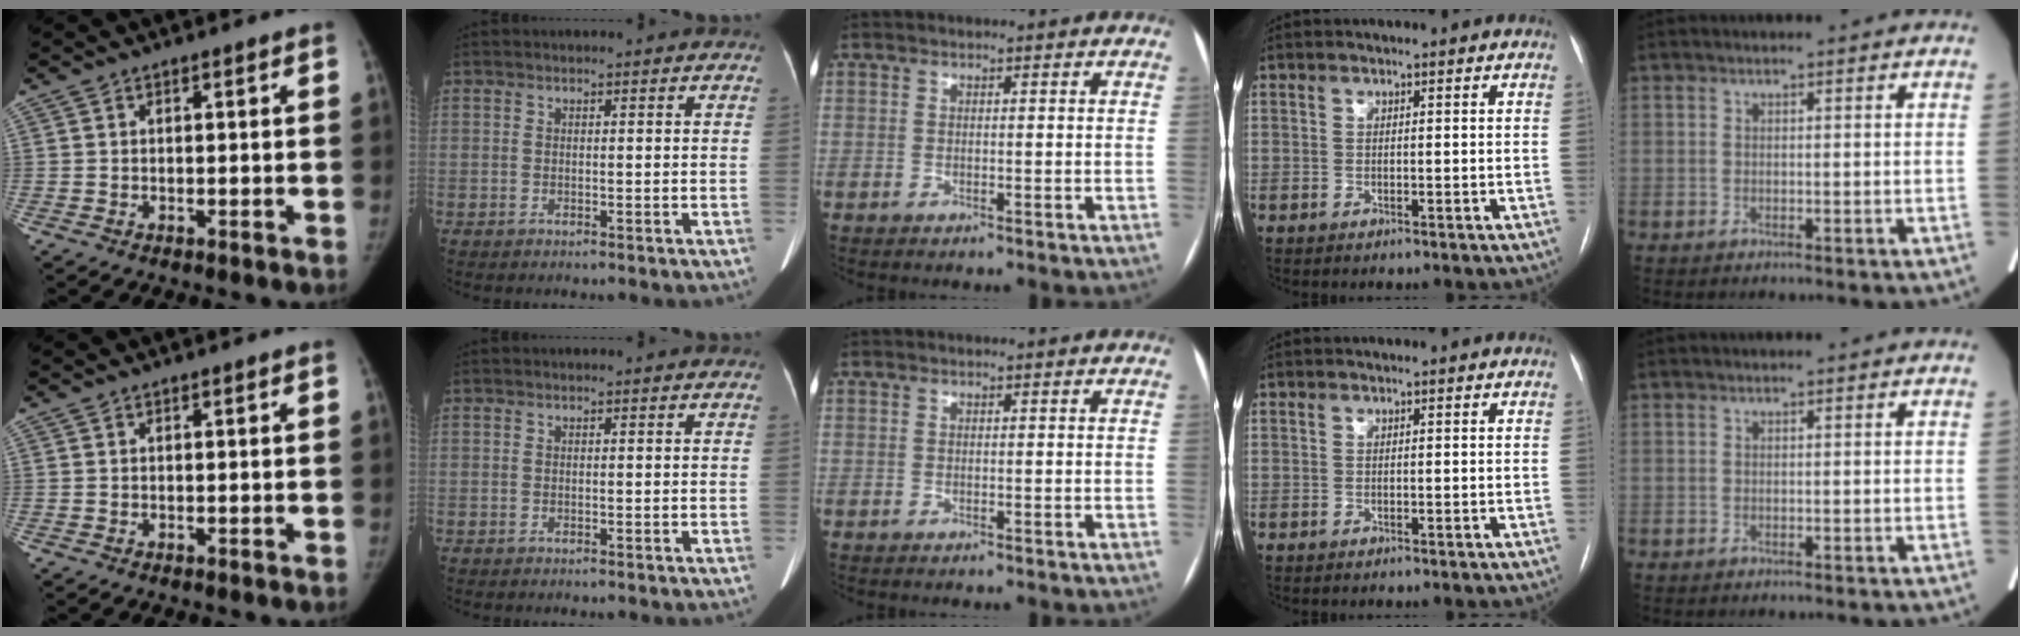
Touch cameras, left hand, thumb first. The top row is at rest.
{}